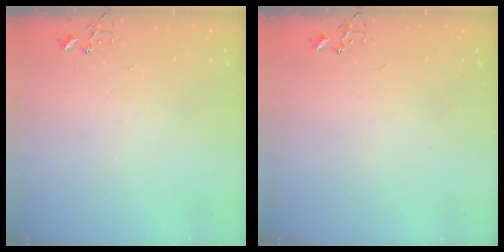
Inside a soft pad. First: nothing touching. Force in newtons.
{"total": 0.0}